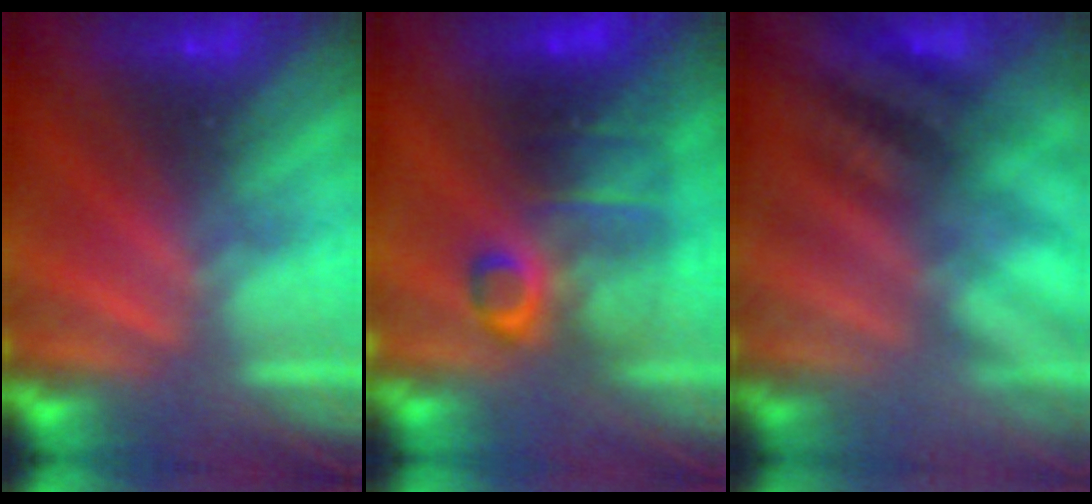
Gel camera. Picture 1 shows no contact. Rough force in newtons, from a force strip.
{"total": 7.6}
{"total": 2.9}